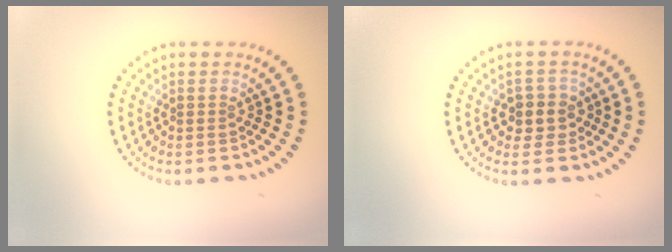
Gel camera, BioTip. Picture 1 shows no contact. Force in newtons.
{"total": 2.4, "press": 2.2, "slide": 0.9}